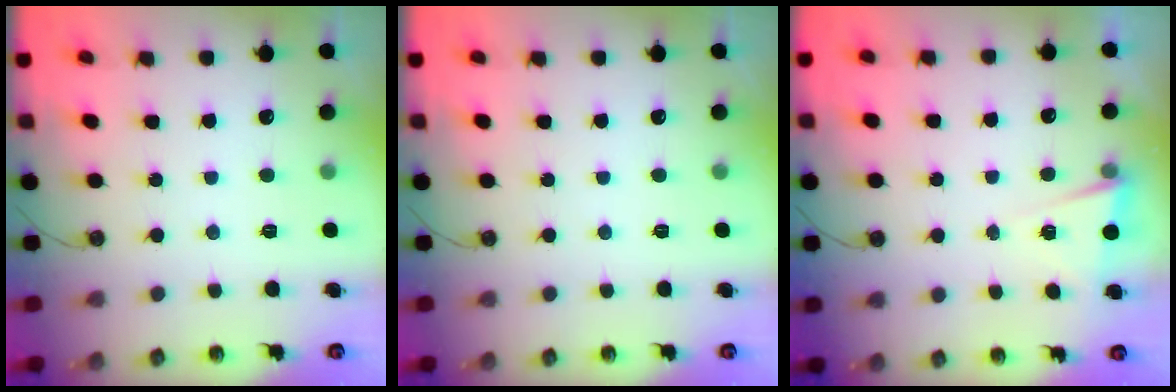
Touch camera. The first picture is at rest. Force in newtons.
{"total": 0.0}
{"total": 3.0, "press": 2.8, "slide": 0.9}